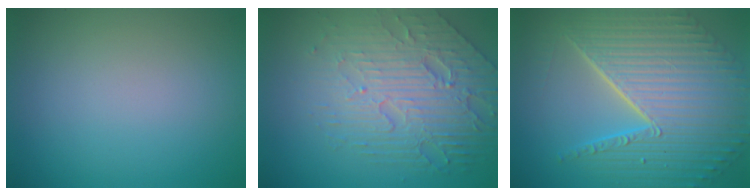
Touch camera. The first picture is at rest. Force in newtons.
{"total": 7.3, "press": 5.3, "slide": 5.1}
{"total": 11.1, "press": 7.2, "slide": 8.4}